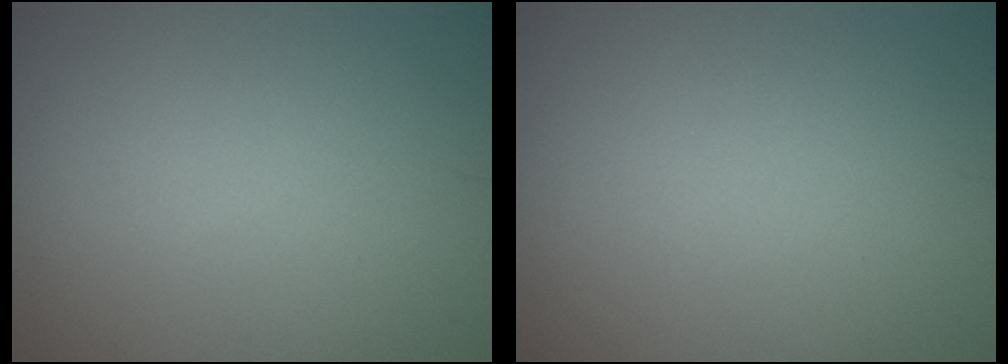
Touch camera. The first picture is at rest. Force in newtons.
{"total": 0.0}